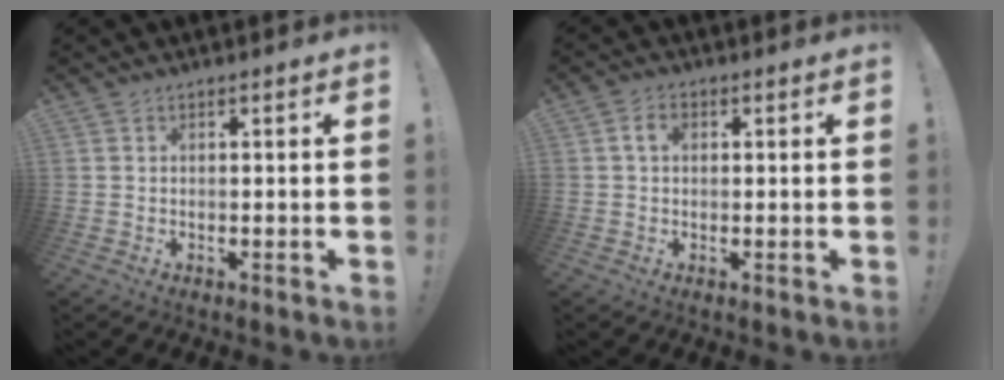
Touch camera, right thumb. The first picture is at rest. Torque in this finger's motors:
{"motor_torque": [1.67, 1.66, 1.23, -0.21, 0.41]}